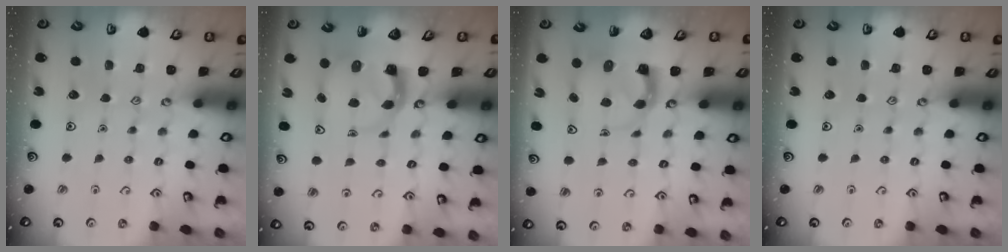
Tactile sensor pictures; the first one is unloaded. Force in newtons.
{"total": 3.7, "press": 3.7, "slide": 0.5}
{"total": 3.6, "press": 3.6, "slide": 0.4}
{"total": 0.0}